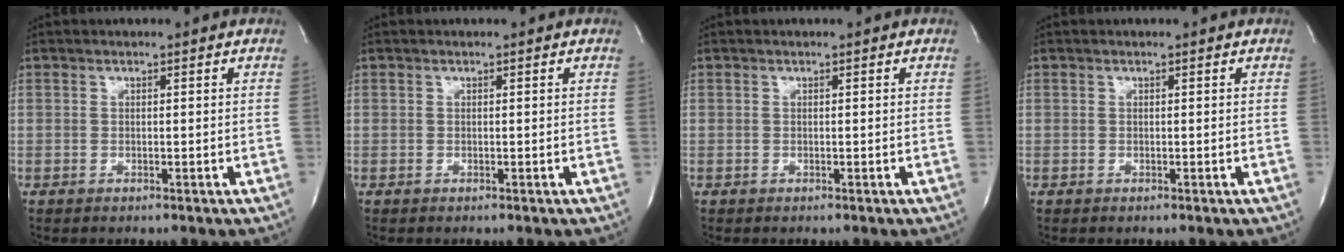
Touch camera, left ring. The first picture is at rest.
{"total": 0.0}
{"total": 0.0}
{"total": 0.0}